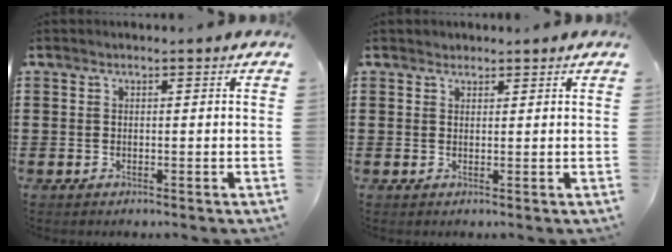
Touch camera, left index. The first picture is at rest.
{"total": 1.2, "force": [1.0, 0.6, -0.1], "torque": [-0.001, 0.003, 0.020]}